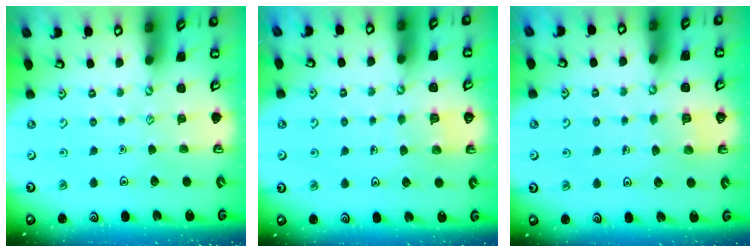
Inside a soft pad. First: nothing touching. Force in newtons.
{"total": 3.0, "press": 3.0, "slide": 0.2}
{"total": 3.0, "press": 3.0, "slide": 0.2}